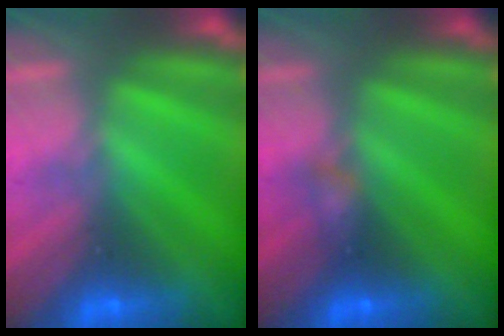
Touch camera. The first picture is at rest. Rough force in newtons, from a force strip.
{"total": 2.2}